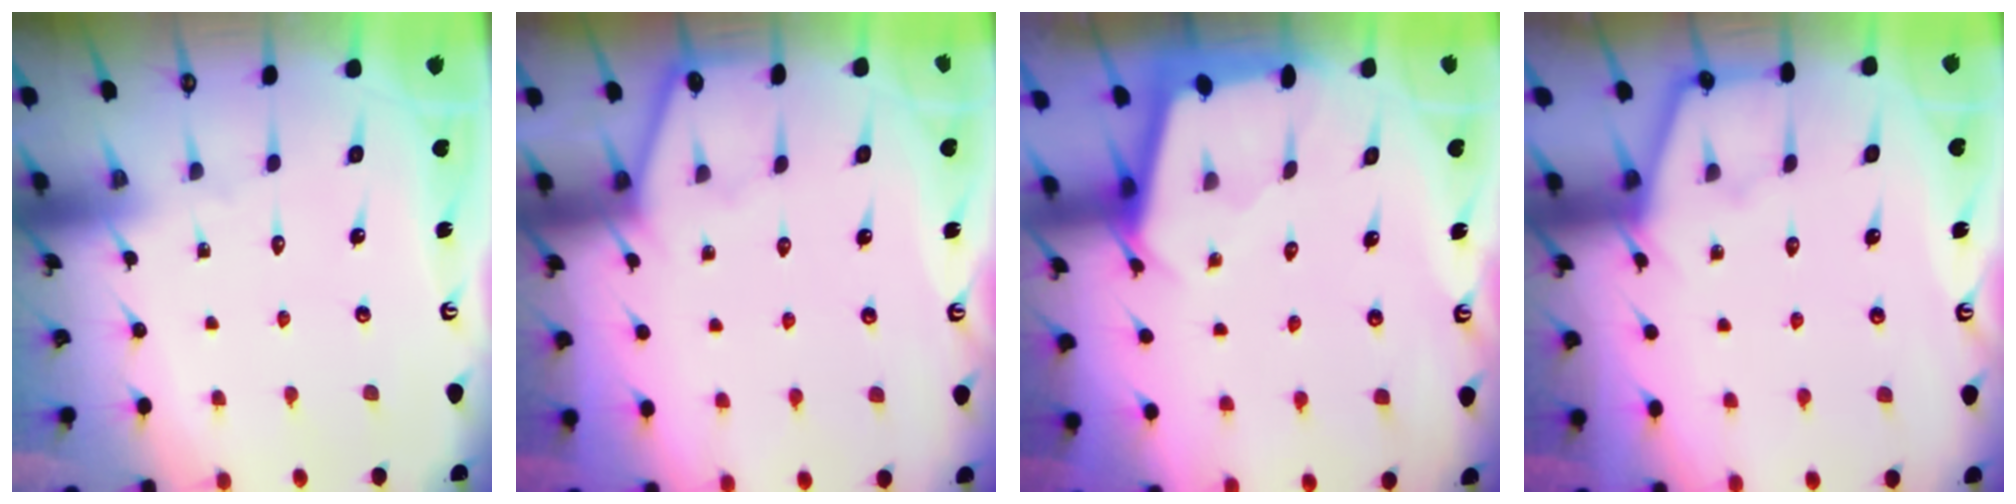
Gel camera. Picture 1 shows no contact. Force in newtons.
{"total": 2.9, "press": 2.9, "slide": 0.3}
{"total": 2.4, "press": 2.4, "slide": 0.3}
{"total": 4.9, "press": 4.8, "slide": 0.5}